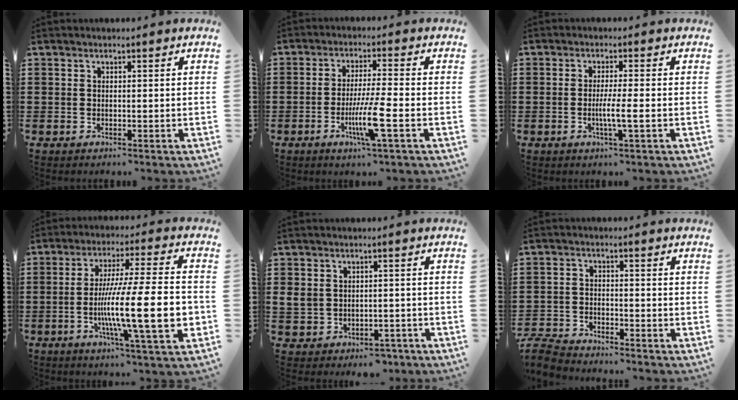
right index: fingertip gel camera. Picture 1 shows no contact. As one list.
[{"total": 7.9, "force": [-2.7, 0.4, 7.4], "torque": [-0.147, -0.020, -0.052]}, {"total": 4.0, "force": [-0.9, -0.1, 3.9], "torque": [-0.067, -0.007, -0.020]}, {"total": 18.1, "force": [-4.2, 2.5, 17.5], "torque": [-0.306, -0.015, -0.071]}, {"total": 2.9, "force": [-1.0, 2.4, 1.2], "torque": [-0.036, 0.001, -0.024]}, {"total": 4.2, "force": [-4.2, 0.6, 0.6], "torque": [-0.032, -0.003, -0.092]}]